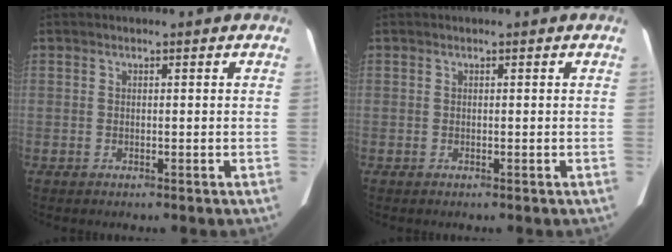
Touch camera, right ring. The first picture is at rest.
{"total": 0.0}